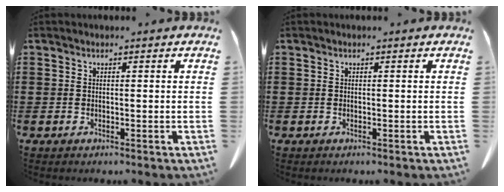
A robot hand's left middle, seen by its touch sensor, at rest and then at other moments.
{"total": 0.0}